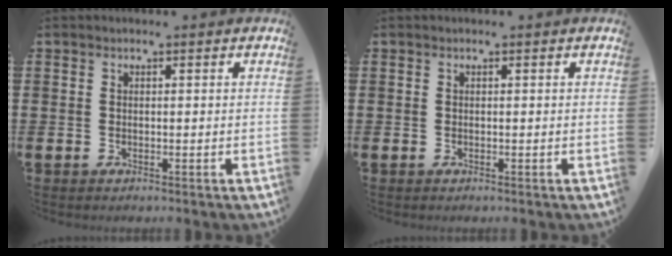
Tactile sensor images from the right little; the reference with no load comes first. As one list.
[{"total": 0.0}]